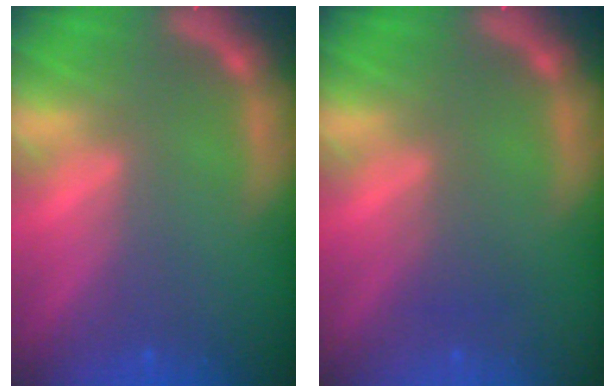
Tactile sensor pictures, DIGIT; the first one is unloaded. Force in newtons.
{"total": 1.5}